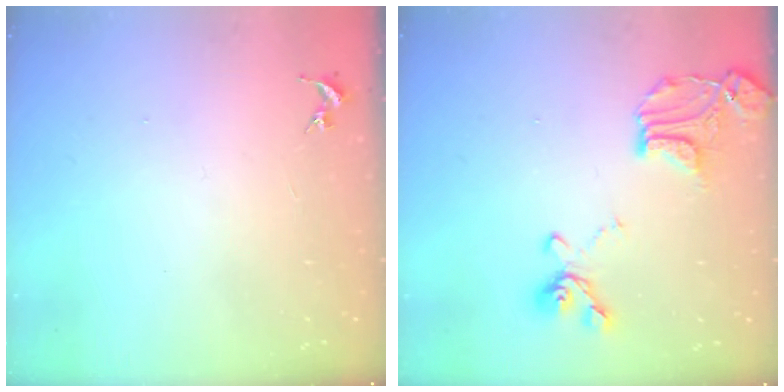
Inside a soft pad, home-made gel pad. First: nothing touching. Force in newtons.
{"total": 17.9, "press": 17.8, "slide": 1.9}